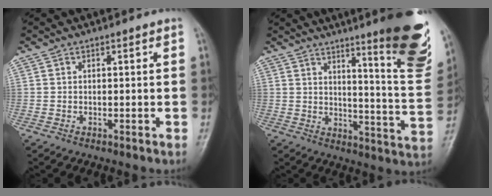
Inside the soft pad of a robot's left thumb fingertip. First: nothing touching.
{"total": 19.5, "force": [11.7, 2.8, 15.3], "torque": [-0.166, -0.078, 0.156]}